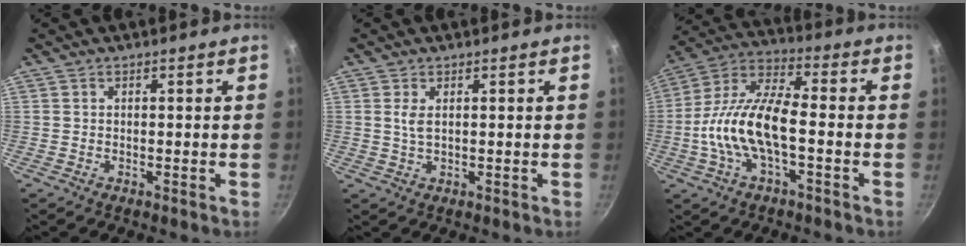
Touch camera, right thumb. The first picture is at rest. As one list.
[{"total": 2.2, "force": [0.6, 1.0, 1.9], "torque": [-0.038, -0.005, 0.013]}, {"total": 15.1, "force": [-3.0, 6.2, 13.4], "torque": [-0.252, 0.038, -0.071]}]